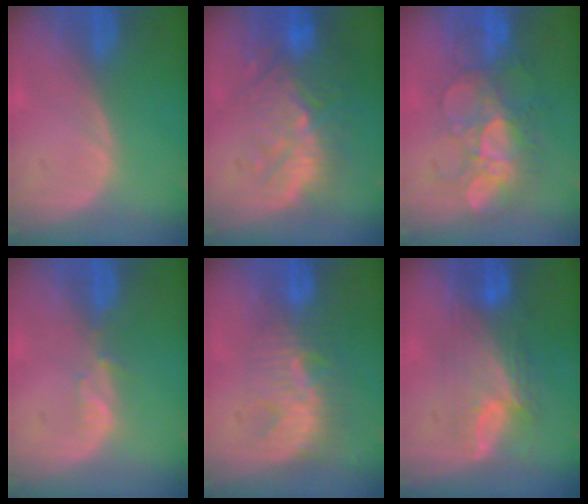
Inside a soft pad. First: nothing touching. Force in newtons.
{"total": 11.1, "press": 9.8, "slide": 5.3}
{"total": 8.7, "press": 8.6, "slide": 1.5}
{"total": 1.5, "press": 1.4, "slide": 0.2}
{"total": 8.8, "press": 7.6, "slide": 4.4}
{"total": 7.4, "press": 7.2, "slide": 1.4}